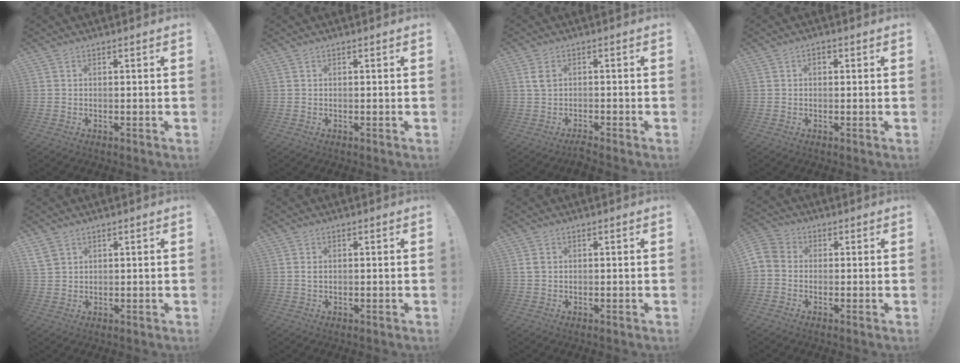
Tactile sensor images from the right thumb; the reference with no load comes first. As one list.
[{"total": 0.0}, {"total": 2.8, "force": [-0.8, 1.1, 2.4], "torque": [-0.057, 0.006, -0.019]}, {"total": 1.4, "force": [0.0, 1.1, 0.9], "torque": [-0.013, 0.004, -0.002]}, {"total": 4.3, "force": [2.9, 2.7, 1.7], "torque": [-0.028, -0.010, 0.056]}, {"total": 1.0, "force": [0.3, 0.6, 0.7], "torque": [-0.008, 0.000, 0.003]}, {"total": 1.7, "force": [0.4, 1.3, 0.9], "torque": [-0.014, 0.003, 0.007]}, {"total": 4.3, "force": [-0.9, 3.7, 2.0], "torque": [-0.055, 0.012, -0.015]}]